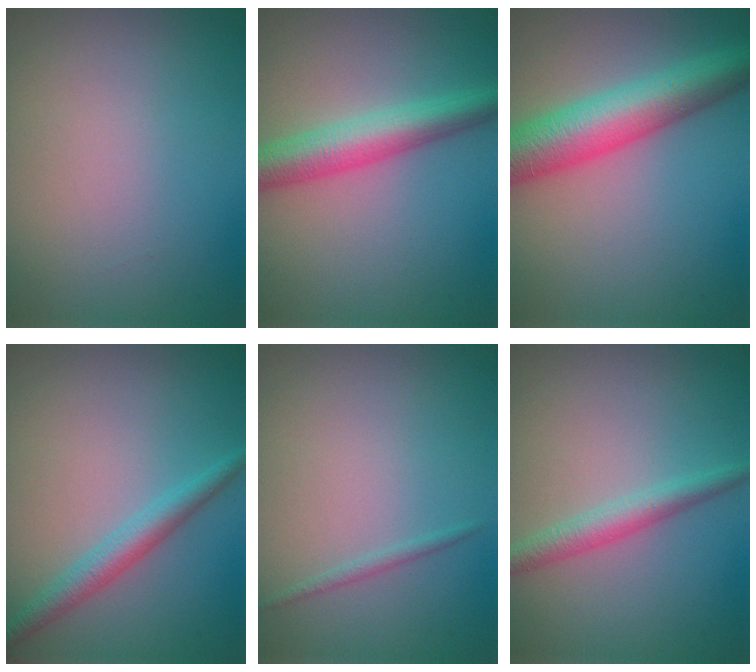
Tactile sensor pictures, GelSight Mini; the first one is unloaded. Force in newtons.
{"total": 5.1, "press": 5.1, "slide": 0.0}
{"total": 7.9, "press": 7.9, "slide": 0.2}
{"total": 2.7, "press": 2.7, "slide": 0.0}
{"total": 0.7, "press": 0.7, "slide": 0.1}
{"total": 2.5, "press": 2.5, "slide": 0.1}